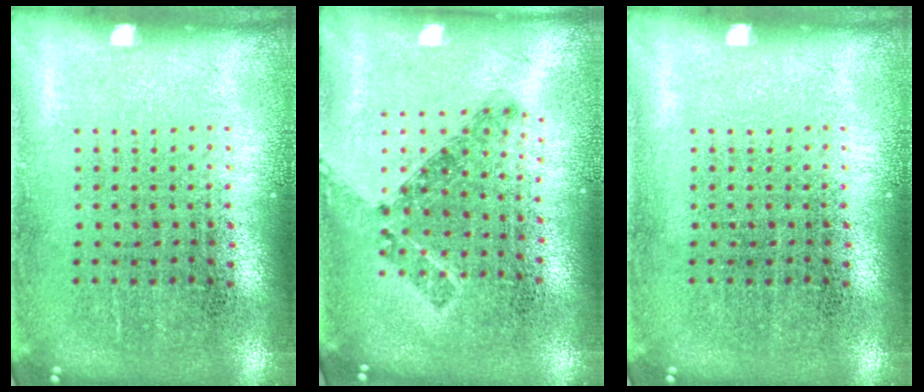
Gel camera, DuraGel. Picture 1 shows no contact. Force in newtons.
{"total": 0.8, "press": 0.8, "slide": 0.3}
{"total": 0.0}